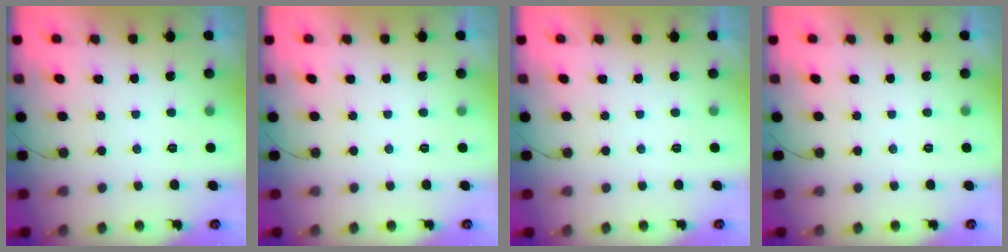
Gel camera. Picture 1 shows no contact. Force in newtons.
{"total": 0.0}
{"total": 1.8, "press": 1.8, "slide": 0.1}
{"total": 0.0}